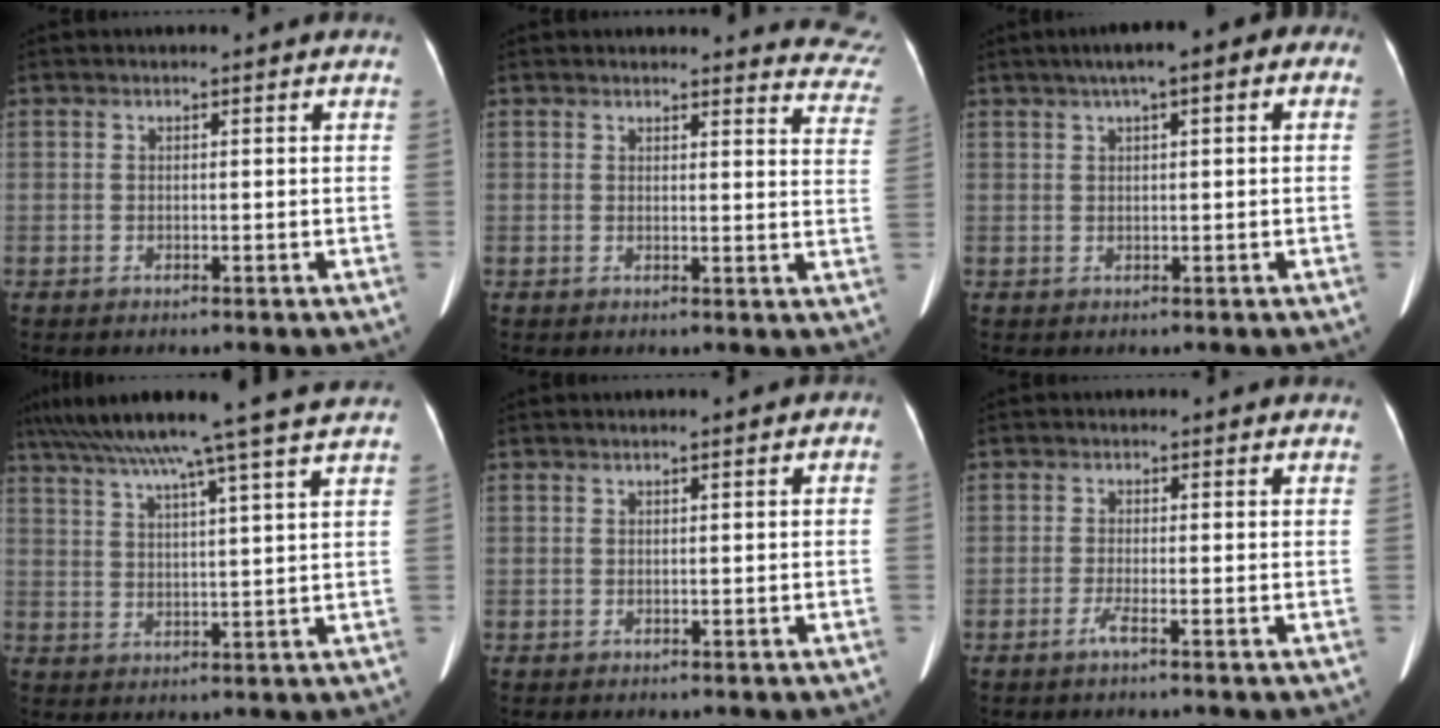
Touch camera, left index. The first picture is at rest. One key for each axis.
{"total": 11.3, "fx": 11.1, "fy": 1.8, "fz": 1.1, "tx": 0.037, "ty": -0.078, "tz": 0.074}
{"total": 7.4, "fx": 3.3, "fy": 2.1, "fz": 6.3, "tx": -0.087, "ty": 0.039, "tz": 0.039}
{"total": 17.1, "fx": 14.2, "fy": -1.6, "fz": 9.3, "tx": -0.162, "ty": 0.016, "tz": 0.204}
{"total": 0.9, "fx": 0.2, "fy": 0.3, "fz": 0.8, "tx": -0.006, "ty": 0.005, "tz": 0.001}
{"total": 1.4, "fx": -0.8, "fy": -0.2, "fz": 1.1, "tx": -0.023, "ty": -0.001, "tz": -0.019}